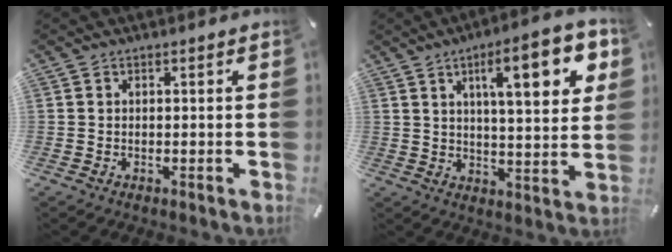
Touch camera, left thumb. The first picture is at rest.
{"total": 16.1, "force": [6.8, 4.8, 13.8], "torque": [-0.198, -0.020, 0.098]}